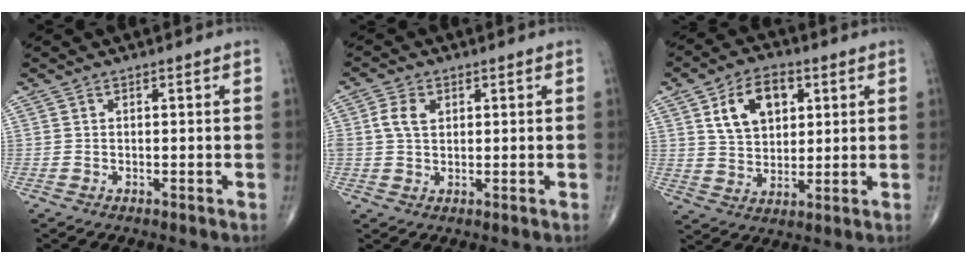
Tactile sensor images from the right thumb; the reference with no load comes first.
{"total": 4.2, "force": [1.1, 2.9, 2.8], "torque": [-0.054, 0.003, 0.021]}
{"total": 10.9, "force": [4.0, 7.1, 7.2], "torque": [-0.095, -0.008, 0.072]}